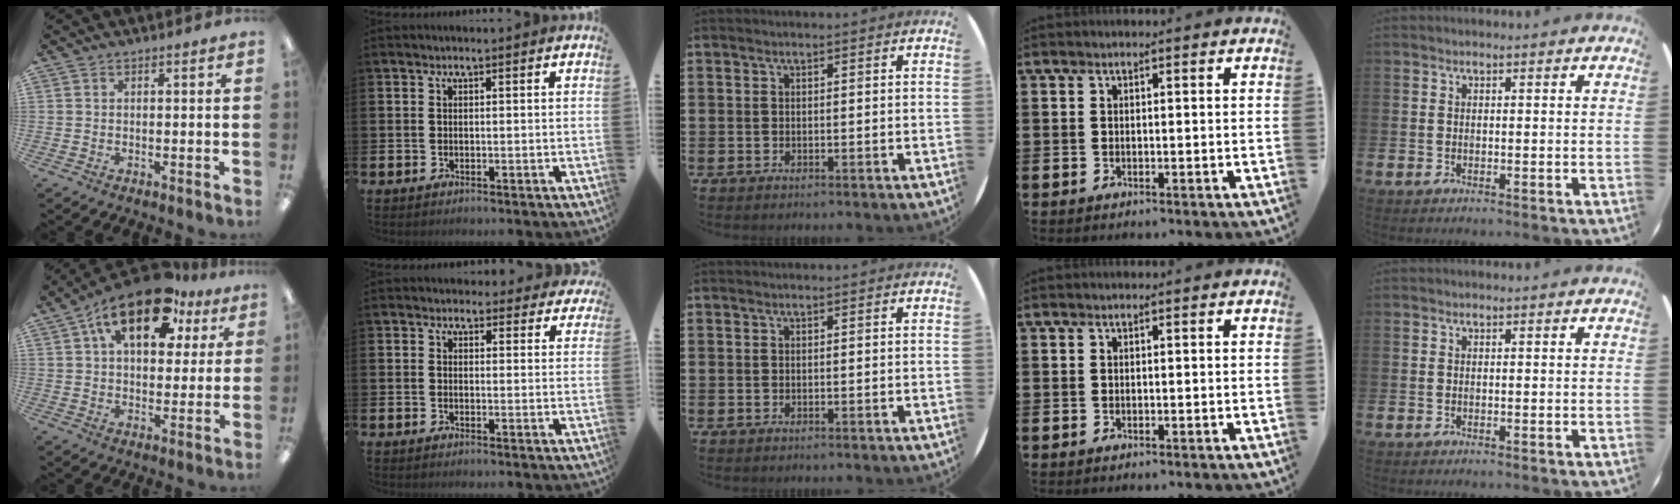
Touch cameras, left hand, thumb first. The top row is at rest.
{"thumb": {"total": 18.5, "force": [9.6, 9.4, 12.7], "torque": [-0.205, -0.023, 0.163]}, "index": {"total": 2.9, "force": [2.7, 1.2, 0.0], "torque": [0.011, -0.016, 0.044]}}